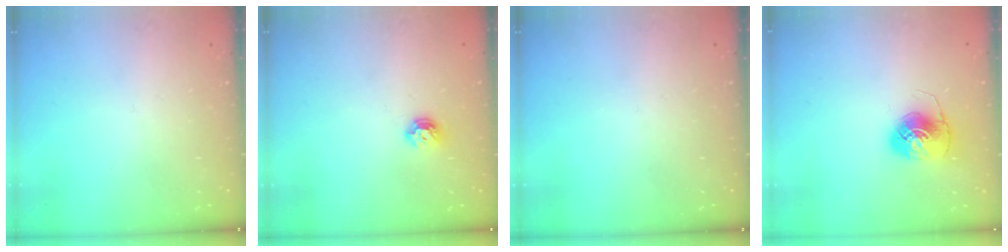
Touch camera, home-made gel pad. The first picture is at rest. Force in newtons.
{"total": 6.6, "press": 6.6, "slide": 1.0}
{"total": 0.0}
{"total": 7.9, "press": 7.9, "slide": 0.3}